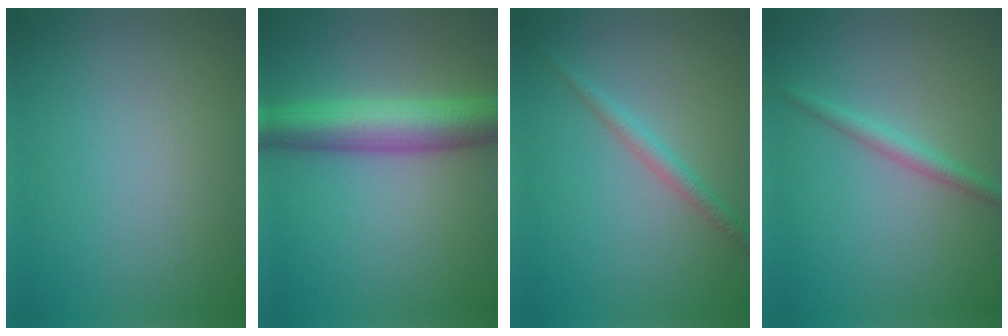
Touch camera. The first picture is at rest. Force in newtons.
{"total": 6.6, "press": 6.6, "slide": 0.1}
{"total": 1.9, "press": 1.9, "slide": 0.1}
{"total": 1.9, "press": 1.9, "slide": 0.0}